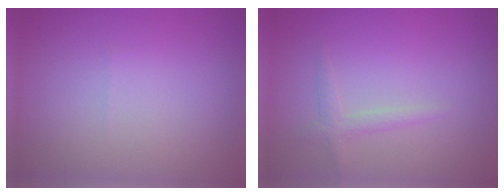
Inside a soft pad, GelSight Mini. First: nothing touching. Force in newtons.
{"total": 1.3, "press": 1.3, "slide": 0.0}